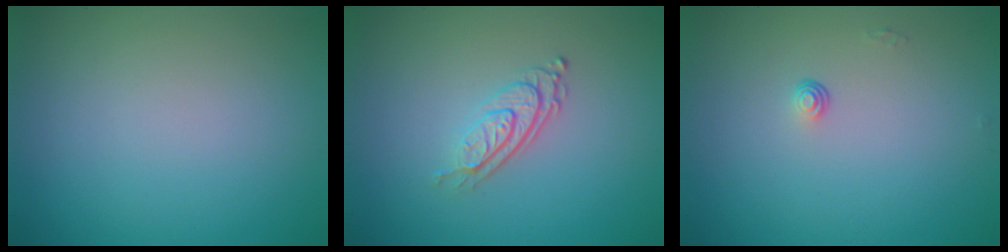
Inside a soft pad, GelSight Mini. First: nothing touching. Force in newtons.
{"total": 2.9, "press": 1.9, "slide": 2.2}
{"total": 0.6, "press": 0.4, "slide": 0.5}